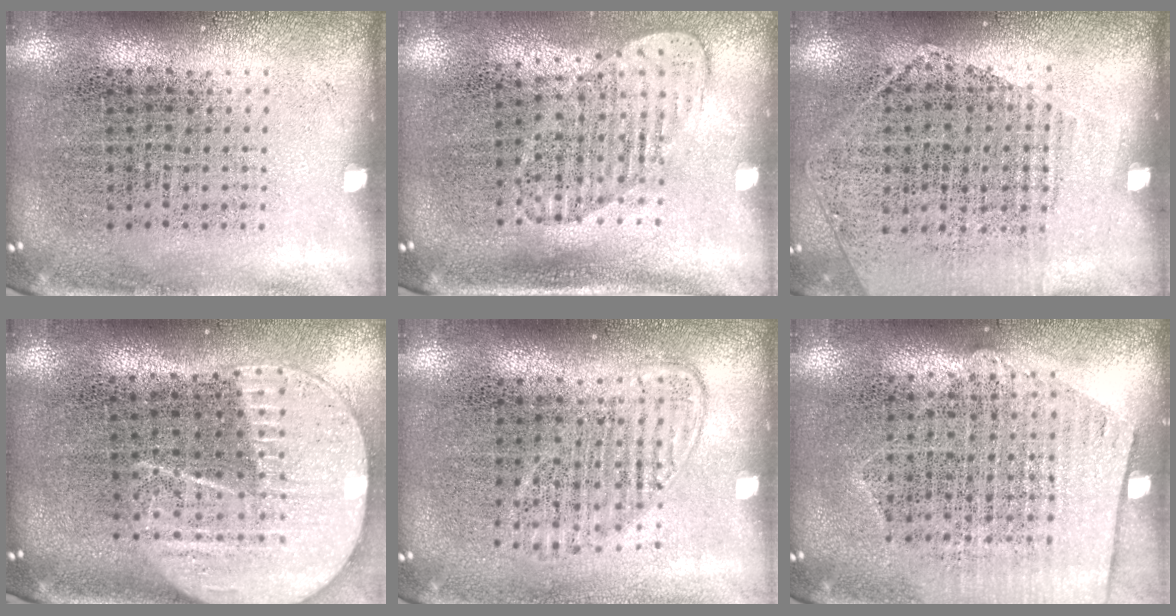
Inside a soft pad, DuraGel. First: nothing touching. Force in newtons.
{"total": 1.4, "press": 1.1, "slide": 0.9}
{"total": 1.2, "press": 1.0, "slide": 0.7}
{"total": 2.2, "press": 2.0, "slide": 1.1}
{"total": 1.4, "press": 1.2, "slide": 0.7}
{"total": 1.3, "press": 1.1, "slide": 0.6}